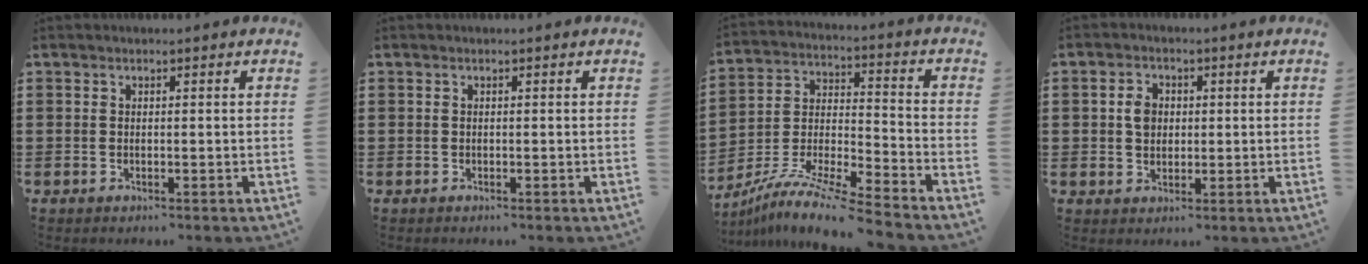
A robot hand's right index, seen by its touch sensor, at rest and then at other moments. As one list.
[{"total": 0.0}, {"total": 9.4, "force": [-8.7, -0.5, 3.7], "torque": [-0.075, -0.005, -0.178]}, {"total": 3.6, "force": [0.3, 2.8, 2.3], "torque": [-0.053, 0.012, 0.005]}]